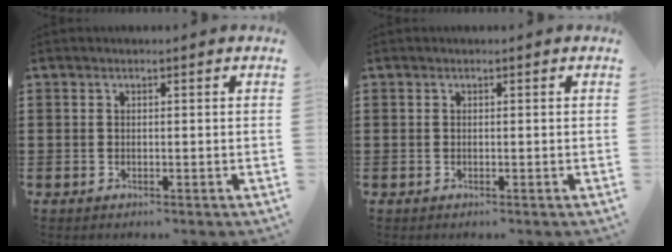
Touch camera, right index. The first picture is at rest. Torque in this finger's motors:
{"motor_torque": [-0.09, 0.30, -0.01, 0.01]}